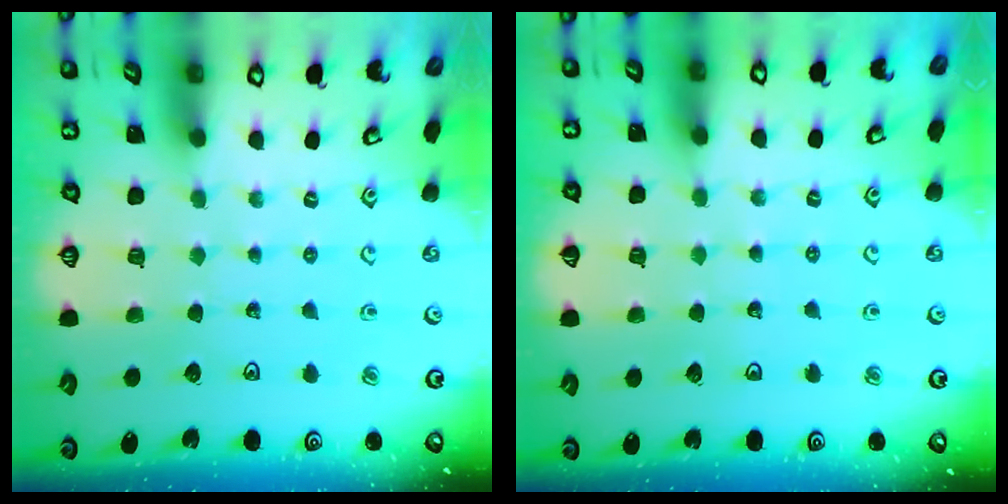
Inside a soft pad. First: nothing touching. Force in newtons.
{"total": 2.3, "press": 2.3, "slide": 0.2}